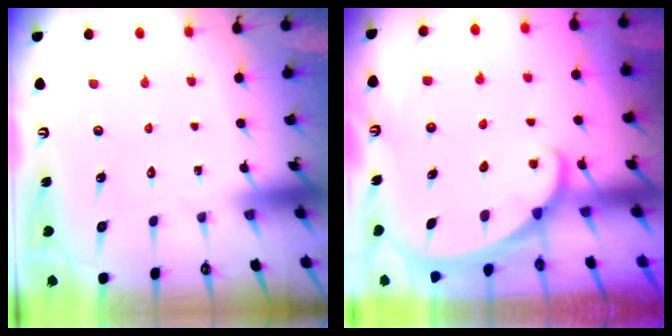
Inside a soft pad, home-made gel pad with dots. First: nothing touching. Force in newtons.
{"total": 1.5, "press": 1.5, "slide": 0.1}